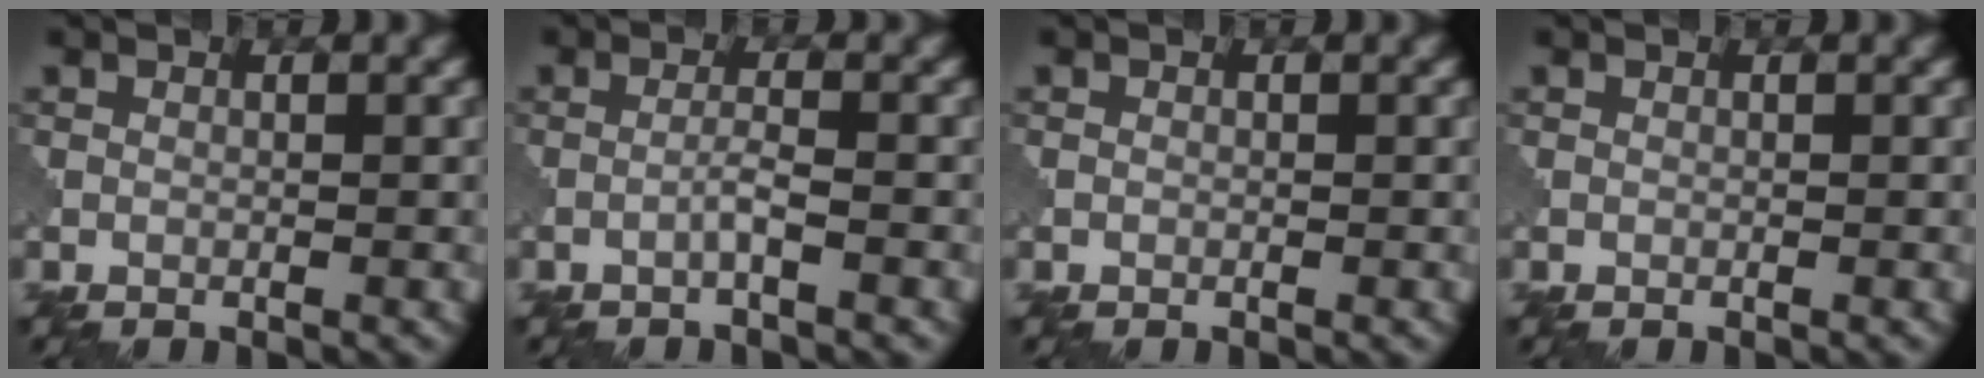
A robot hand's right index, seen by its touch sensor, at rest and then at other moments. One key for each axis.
{"total": 1.4, "fx": -0.7, "fy": -0.1, "fz": 1.3, "tx": -0.023, "ty": 0.009, "tz": -0.018}
{"total": 0.0}
{"total": 0.0}